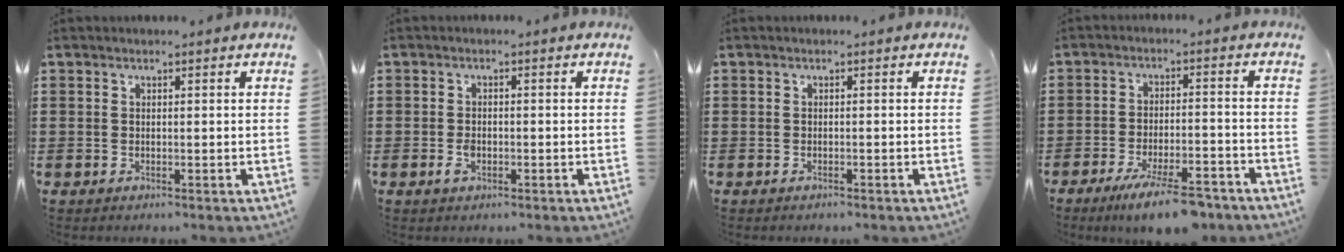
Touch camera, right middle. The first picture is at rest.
{"total": 2.0, "force": [-0.8, 1.1, 1.5], "torque": [-0.036, -0.003, -0.016]}
{"total": 0.7, "force": [-0.7, 0.2, -0.1], "torque": [0.000, 0.000, -0.014]}
{"total": 8.2, "force": [-6.5, 1.0, 4.8], "torque": [-0.090, -0.005, -0.118]}